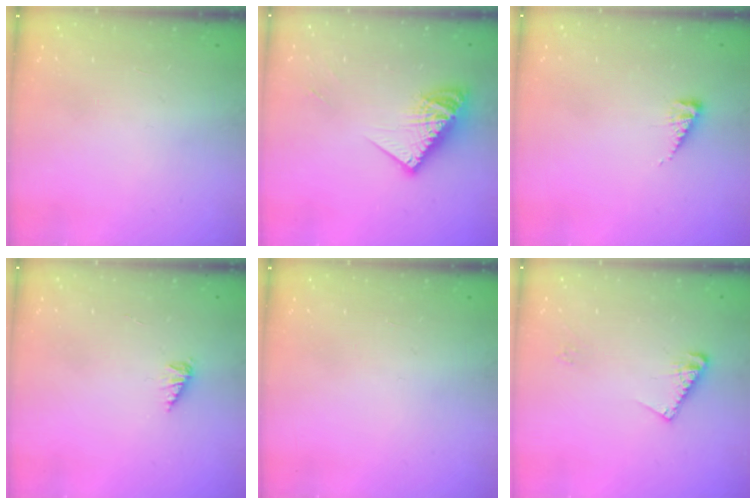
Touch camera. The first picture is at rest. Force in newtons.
{"total": 12.1, "press": 12.0, "slide": 1.1}
{"total": 5.2, "press": 5.1, "slide": 0.6}
{"total": 2.1, "press": 2.1, "slide": 0.3}
{"total": 0.0}
{"total": 7.3, "press": 7.2, "slide": 0.7}